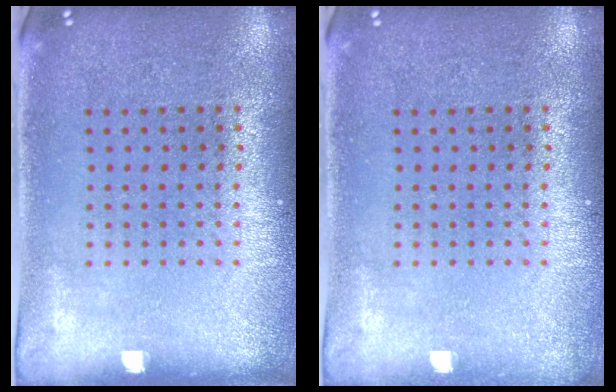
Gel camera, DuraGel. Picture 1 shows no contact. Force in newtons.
{"total": 0.5, "press": 0.5, "slide": 0.1}